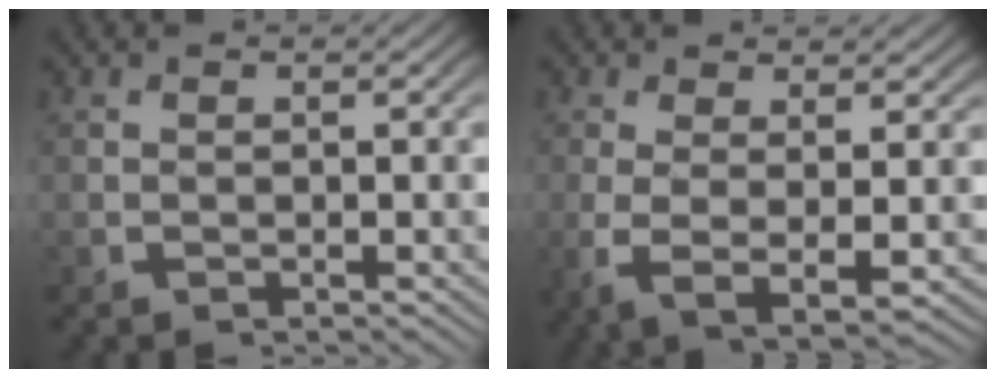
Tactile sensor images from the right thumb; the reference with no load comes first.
{"total": 5.6, "force": [-0.6, 2.5, 5.0], "torque": [-0.123, -0.035, 0.009]}